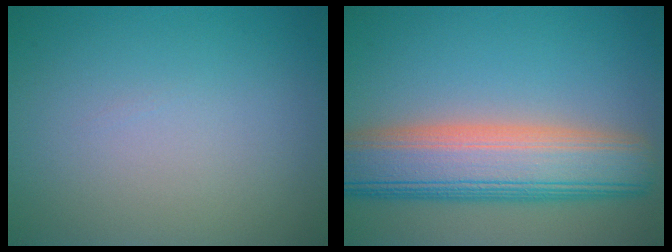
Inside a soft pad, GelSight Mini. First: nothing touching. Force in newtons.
{"total": 9.7, "press": 9.7, "slide": 0.6}